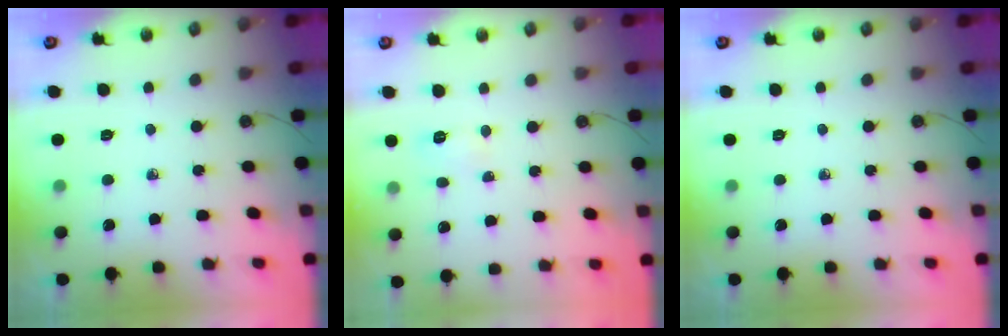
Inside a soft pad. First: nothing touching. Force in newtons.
{"total": 3.9, "press": 3.9, "slide": 0.5}
{"total": 0.0}